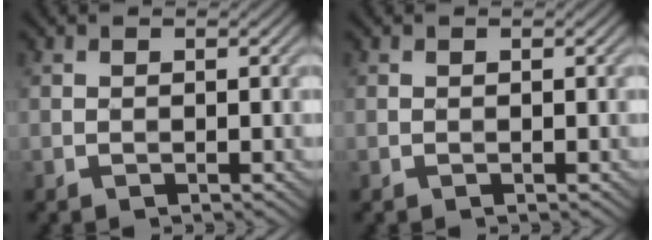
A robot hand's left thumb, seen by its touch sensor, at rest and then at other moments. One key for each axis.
{"total": 0.0}